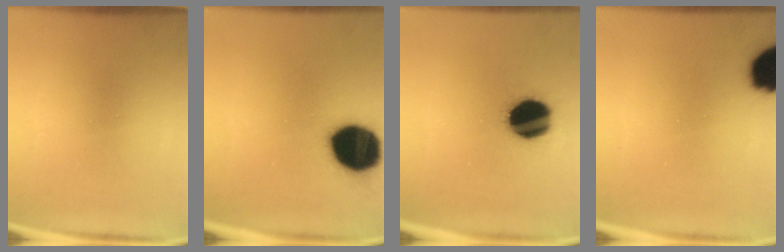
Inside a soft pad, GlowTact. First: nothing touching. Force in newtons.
{"total": 19.6}
{"total": 17.4}
{"total": 14.1}